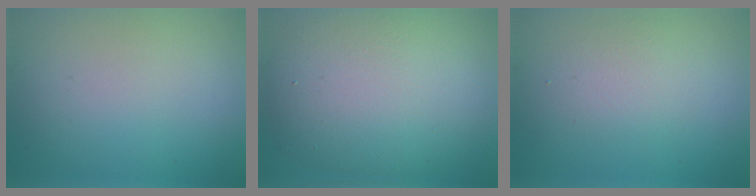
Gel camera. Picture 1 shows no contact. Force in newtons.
{"total": 10.8, "press": 10.7, "slide": 0.8}
{"total": 2.1, "press": 2.1, "slide": 0.2}